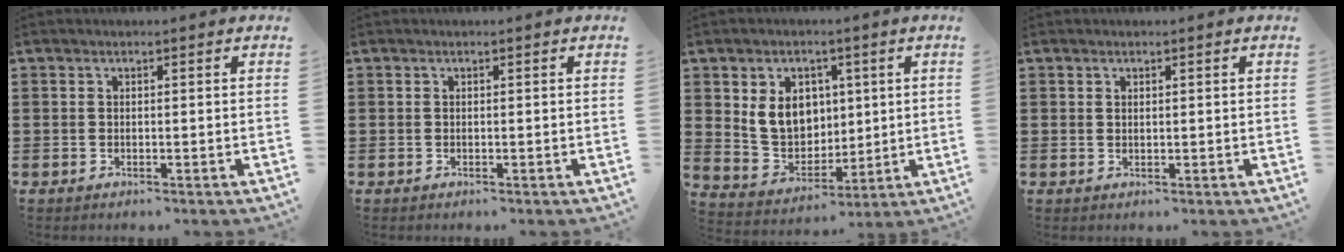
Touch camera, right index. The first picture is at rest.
{"total": 0.0}
{"total": 7.9, "force": [2.0, 6.5, 3.9], "torque": [-0.092, 0.012, 0.037]}
{"total": 0.5, "force": [0.5, 0.0, 0.2], "torque": [-0.003, 0.001, 0.010]}